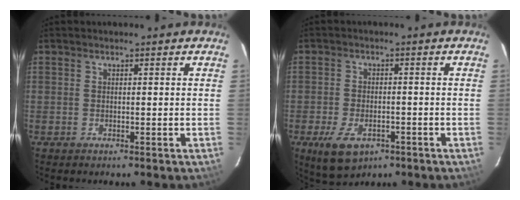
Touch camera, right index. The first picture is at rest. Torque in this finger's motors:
{"motor_torque": [0.54, -0.47, 0.39, 0.09]}